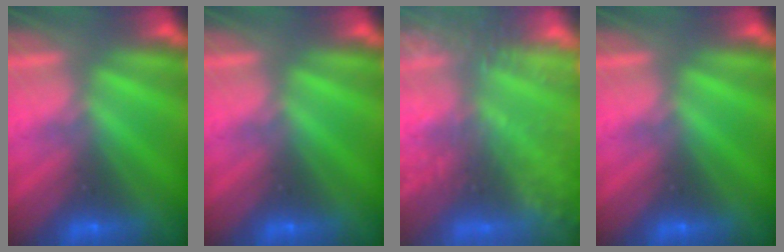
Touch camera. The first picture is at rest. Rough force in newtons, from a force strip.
{"total": 0.0}
{"total": 7.2}
{"total": 0.0}